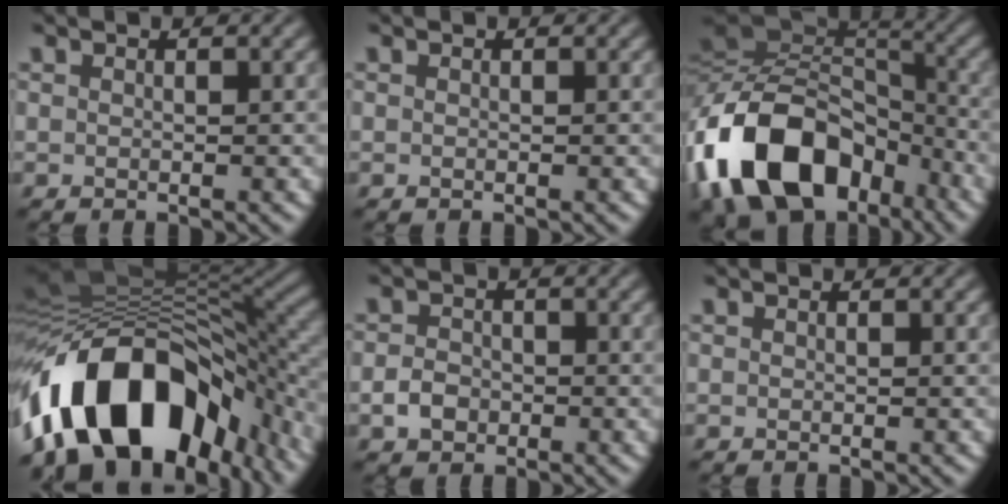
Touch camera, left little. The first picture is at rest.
{"total": 0.0}
{"total": 15.2, "force": [-7.2, 10.0, 8.9], "torque": [-0.187, 0.007, -0.137]}
{"total": 16.2, "force": [-7.3, 9.3, 11.0], "torque": [-0.192, 0.013, -0.118]}
{"total": 2.2, "force": [-0.8, 1.8, 1.0], "torque": [-0.016, 0.000, -0.020]}
{"total": 0.0}